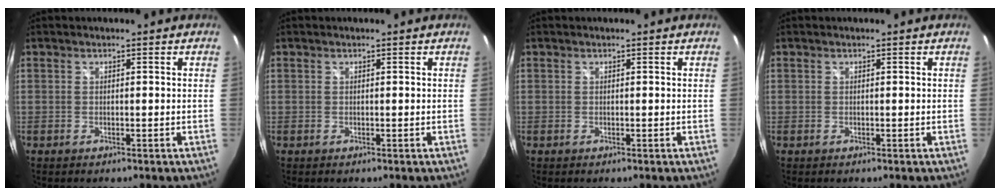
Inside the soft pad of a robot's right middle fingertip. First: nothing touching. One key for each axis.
{"total": 0.0}
{"total": 0.0}
{"total": 0.0}